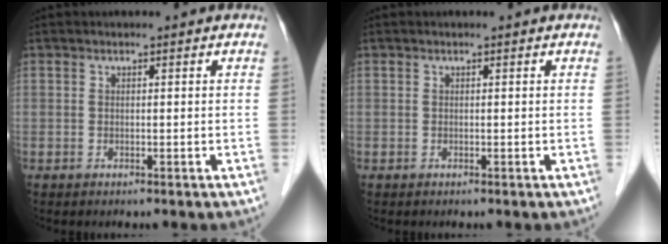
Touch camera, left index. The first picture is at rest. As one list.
[{"total": 0.0}]